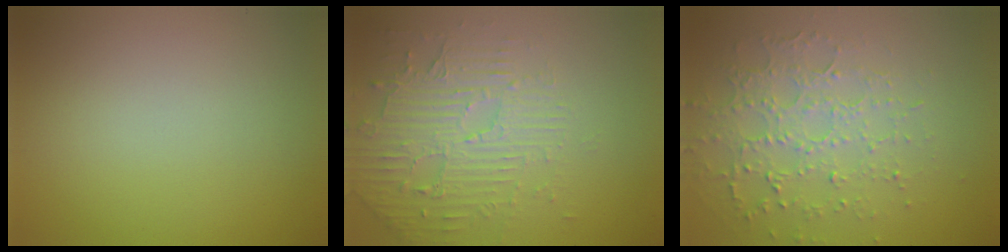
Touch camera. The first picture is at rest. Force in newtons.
{"total": 5.5, "press": 3.5, "slide": 4.2}
{"total": 5.0, "press": 3.5, "slide": 3.5}